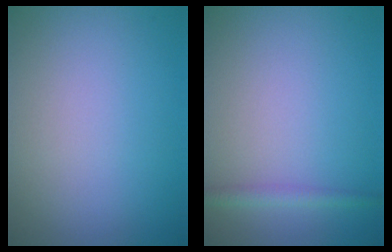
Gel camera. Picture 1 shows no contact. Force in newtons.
{"total": 1.4, "press": 1.4, "slide": 0.1}